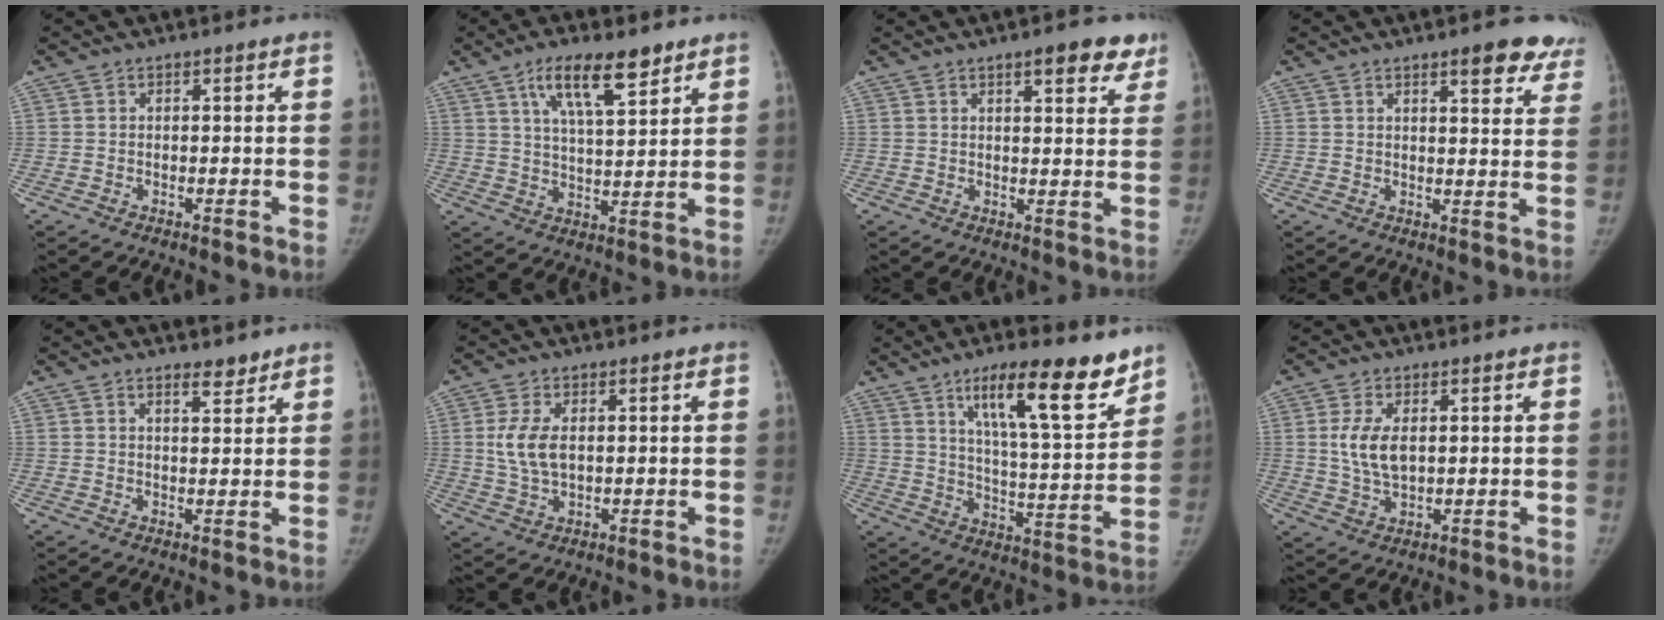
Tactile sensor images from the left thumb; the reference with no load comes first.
{"total": 11.2, "force": [6.8, 3.4, 8.2], "torque": [-0.125, -0.031, 0.122]}
{"total": 7.5, "force": [4.8, 2.5, 5.2], "torque": [-0.040, -0.020, 0.059]}
{"total": 10.1, "force": [7.1, 3.0, 6.5], "torque": [-0.042, -0.033, 0.078]}
{"total": 2.9, "force": [2.4, 1.0, 1.2], "torque": [-0.010, -0.019, 0.038]}
{"total": 6.4, "force": [1.1, 3.5, 5.3], "torque": [-0.112, -0.007, 0.023]}
{"total": 18.1, "force": [11.7, 4.2, 13.2], "torque": [-0.170, -0.070, 0.190]}
{"total": 6.6, "force": [1.3, 3.4, 5.5], "torque": [-0.109, -0.012, 0.028]}